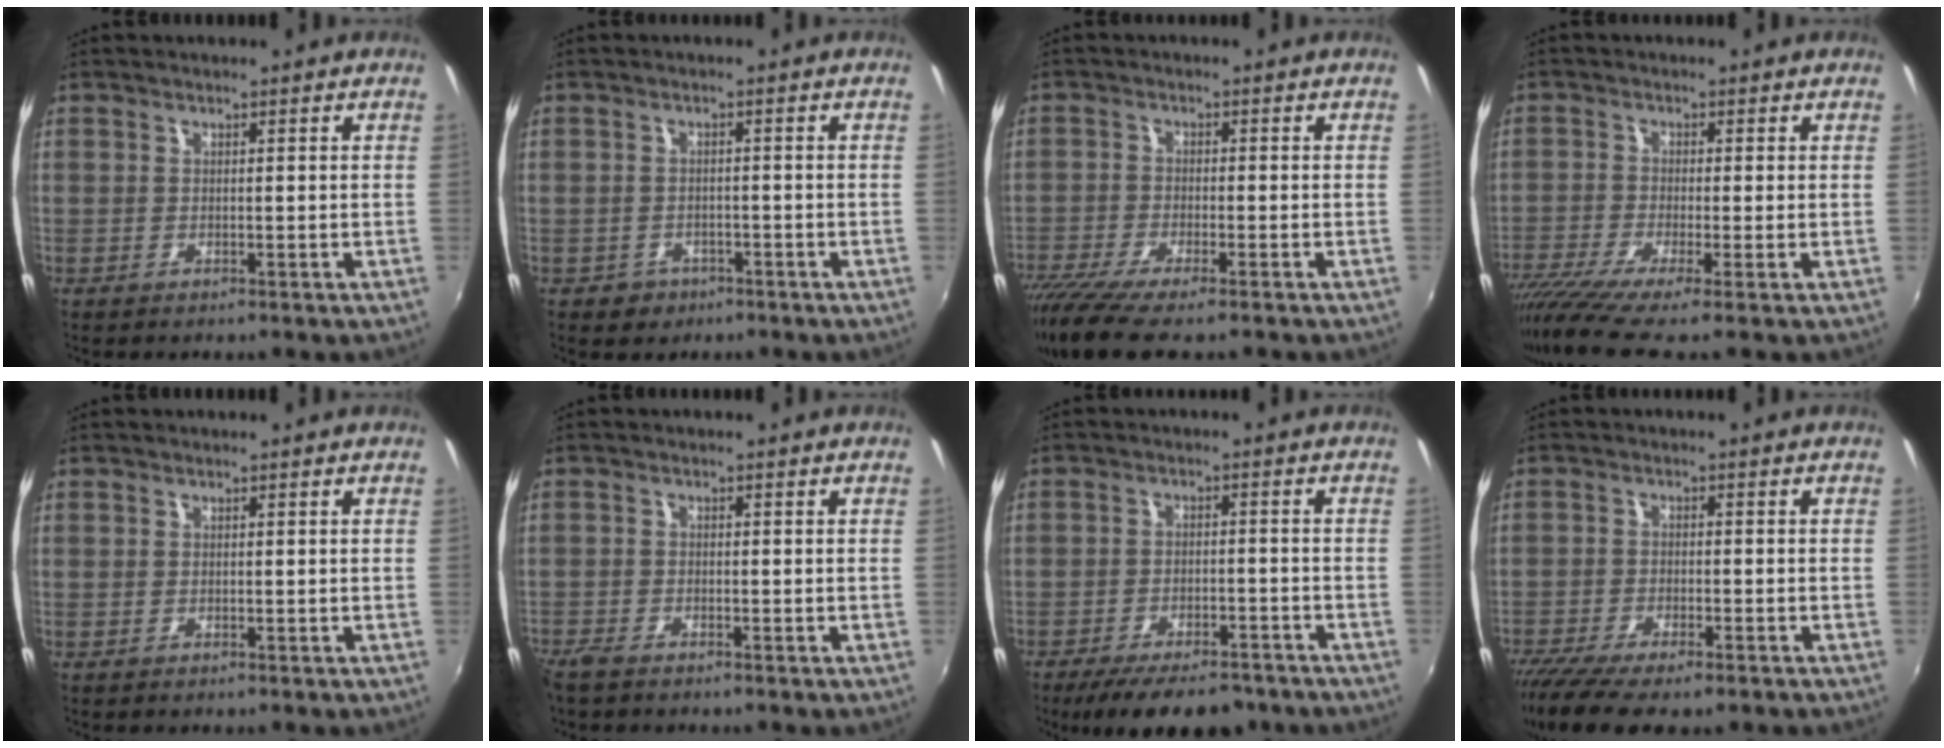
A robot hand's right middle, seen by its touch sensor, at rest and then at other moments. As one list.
[{"total": 3.4, "force": [-1.9, 2.8, 0.8], "torque": [-0.026, 0.002, -0.023]}, {"total": 10.5, "force": [-8.3, 1.3, 6.4], "torque": [-0.148, -0.044, -0.147]}, {"total": 8.3, "force": [-6.5, -0.7, 5.2], "torque": [-0.123, -0.039, -0.121]}, {"total": 0.0}, {"total": 3.4, "force": [-2.9, 0.9, 1.4], "torque": [-0.039, -0.015, -0.059]}, {"total": 12.9, "force": [-10.2, 4.6, 6.5], "torque": [-0.135, -0.018, -0.148]}, {"total": 10.4, "force": [-8.1, 2.4, 6.2], "torque": [-0.146, -0.046, -0.140]}]